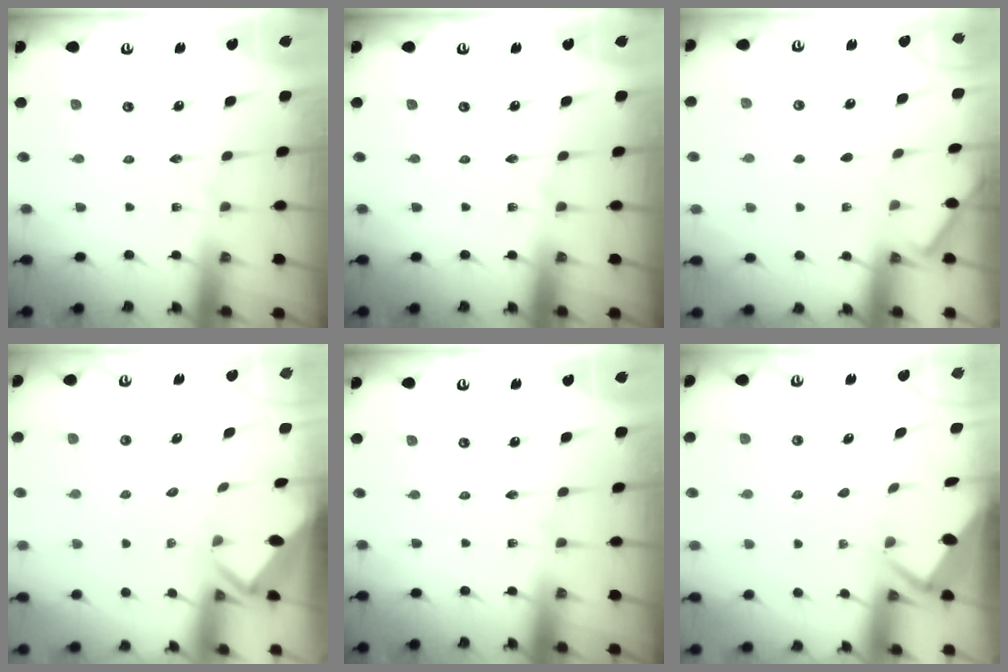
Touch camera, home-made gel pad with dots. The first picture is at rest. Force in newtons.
{"total": 0.0}
{"total": 2.0, "press": 1.9, "slide": 0.3}
{"total": 3.1, "press": 3.1, "slide": 0.1}
{"total": 0.0}
{"total": 2.6, "press": 2.6, "slide": 0.3}